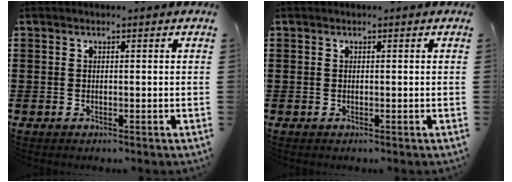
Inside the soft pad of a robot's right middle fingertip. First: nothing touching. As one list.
[{"total": 0.0}]